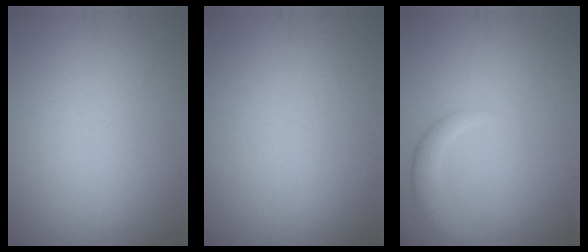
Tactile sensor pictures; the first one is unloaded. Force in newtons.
{"total": 0.0}
{"total": 2.1, "press": 2.1, "slide": 0.2}